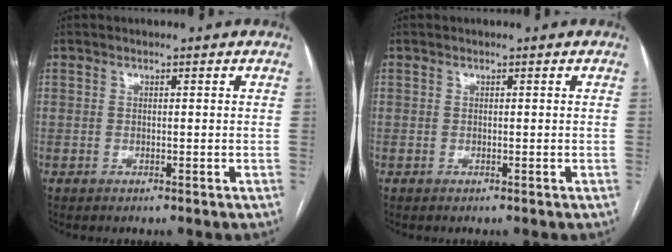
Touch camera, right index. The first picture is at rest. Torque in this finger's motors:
{"motor_torque": [0.00, 0.00, 0.00, 0.00]}